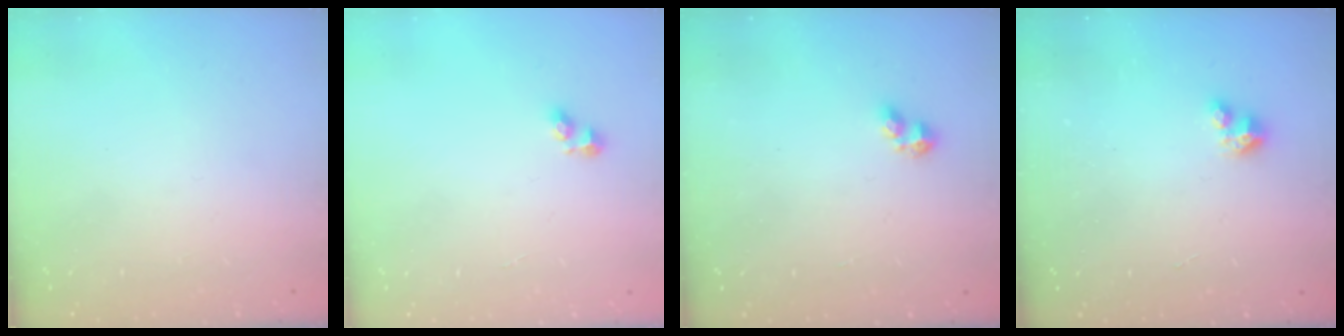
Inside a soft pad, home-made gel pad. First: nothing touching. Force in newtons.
{"total": 2.5, "press": 2.5, "slide": 0.2}
{"total": 2.3, "press": 2.2, "slide": 0.6}
{"total": 2.9, "press": 2.9, "slide": 0.2}